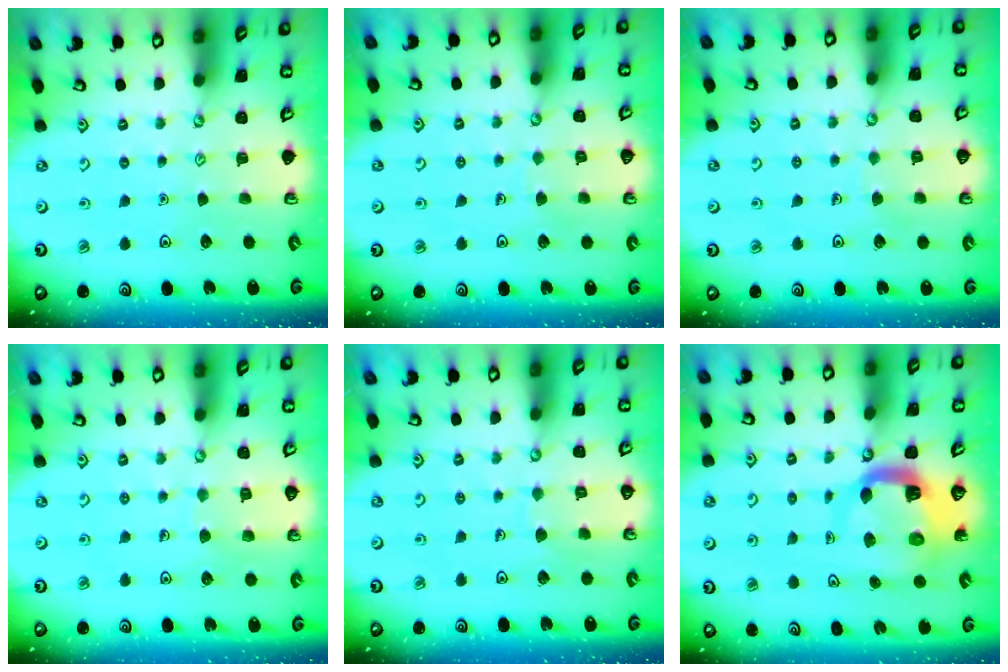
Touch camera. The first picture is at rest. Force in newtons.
{"total": 2.3, "press": 2.3, "slide": 0.1}
{"total": 2.3, "press": 2.3, "slide": 0.1}
{"total": 6.0, "press": 5.9, "slide": 0.5}
{"total": 5.6, "press": 5.6, "slide": 0.4}
{"total": 8.0, "press": 7.9, "slide": 1.0}